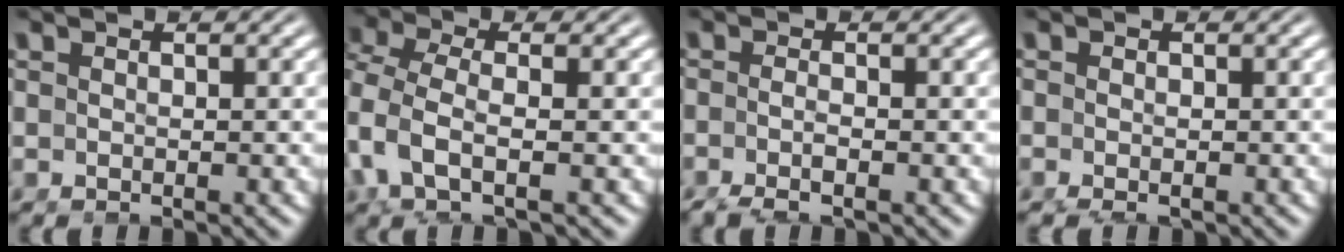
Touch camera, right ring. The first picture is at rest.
{"total": 4.8, "force": [-0.5, 3.0, 3.8], "torque": [-0.115, -0.031, 0.008]}
{"total": 2.8, "force": [-1.9, 0.8, 1.9], "torque": [-0.044, -0.015, -0.027]}
{"total": 2.2, "force": [-1.2, 1.6, 1.0], "torque": [-0.027, -0.014, -0.016]}